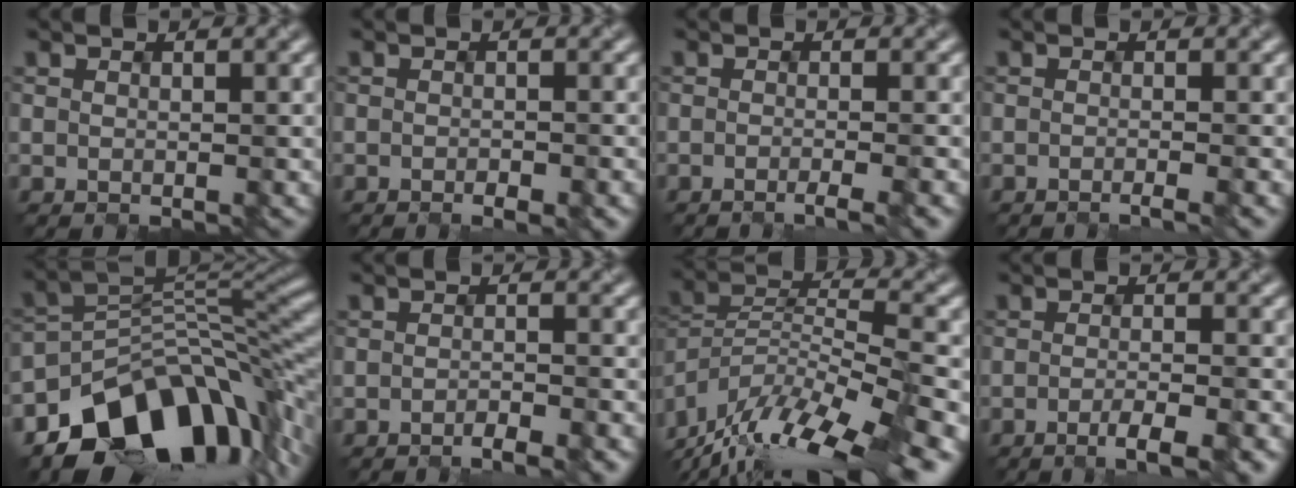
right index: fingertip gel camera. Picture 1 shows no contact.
{"total": 1.6, "force": [-1.0, 0.3, 1.2], "torque": [-0.014, -0.004, -0.011]}
{"total": 2.1, "force": [-1.2, 0.4, 1.7], "torque": [-0.017, -0.005, -0.023]}
{"total": 1.5, "force": [-0.8, 0.4, 1.1], "torque": [-0.009, -0.005, -0.015]}
{"total": 11.4, "force": [-6.9, 7.1, 5.7], "torque": [-0.066, -0.003, -0.124]}
{"total": 2.4, "force": [-1.8, 0.4, 1.5], "torque": [-0.020, -0.002, -0.031]}
{"total": 15.1, "force": [-11.7, 4.3, 8.5], "torque": [-0.152, 0.007, -0.183]}
{"total": 3.3, "force": [-2.0, 0.6, 2.5], "torque": [-0.036, -0.002, -0.036]}